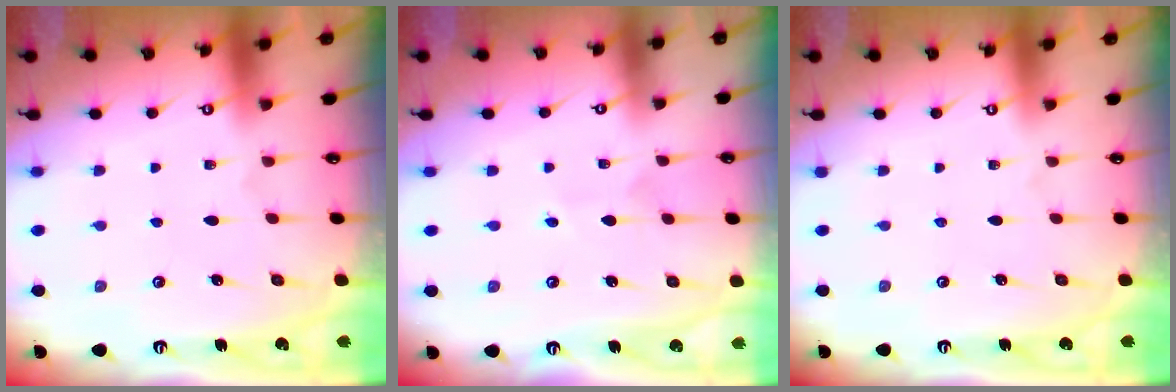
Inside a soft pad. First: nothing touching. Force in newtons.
{"total": 2.8, "press": 2.7, "slide": 0.3}
{"total": 0.0}